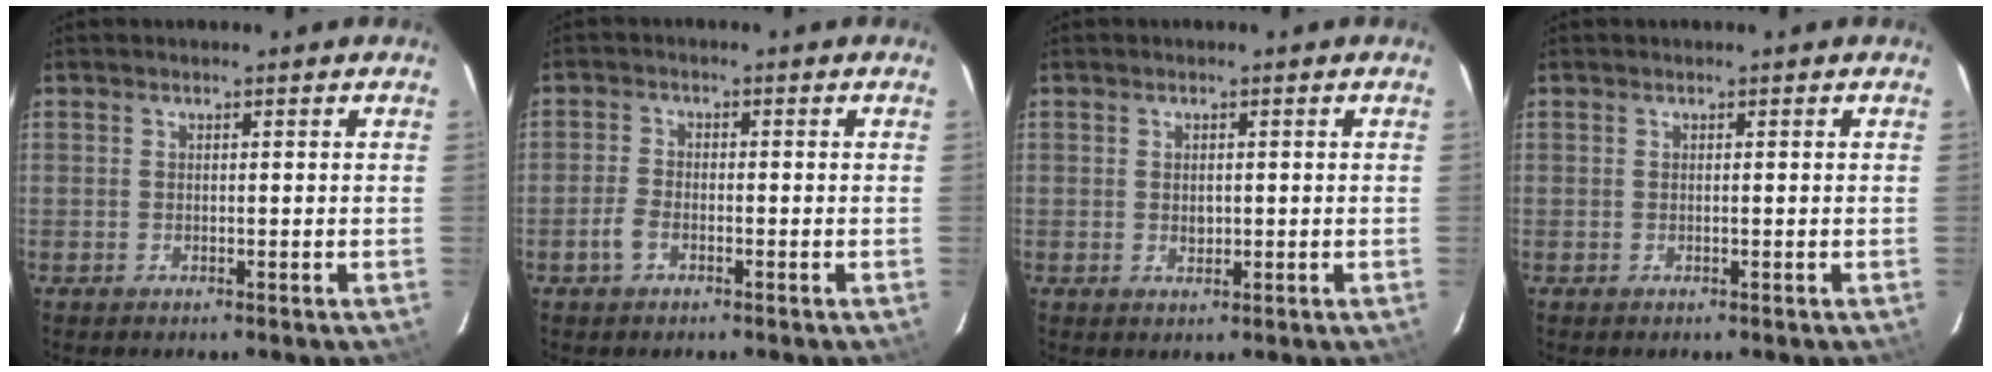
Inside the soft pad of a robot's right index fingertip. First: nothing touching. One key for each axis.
{"total": 2.8, "fx": -1.6, "fy": 1.5, "fz": 1.7, "tx": -0.048, "ty": 0.004, "tz": -0.034}
{"total": 1.6, "fx": 0.0, "fy": 1.3, "fz": 1.1, "tx": -0.016, "ty": 0.001, "tz": 0.002}
{"total": 0.0}